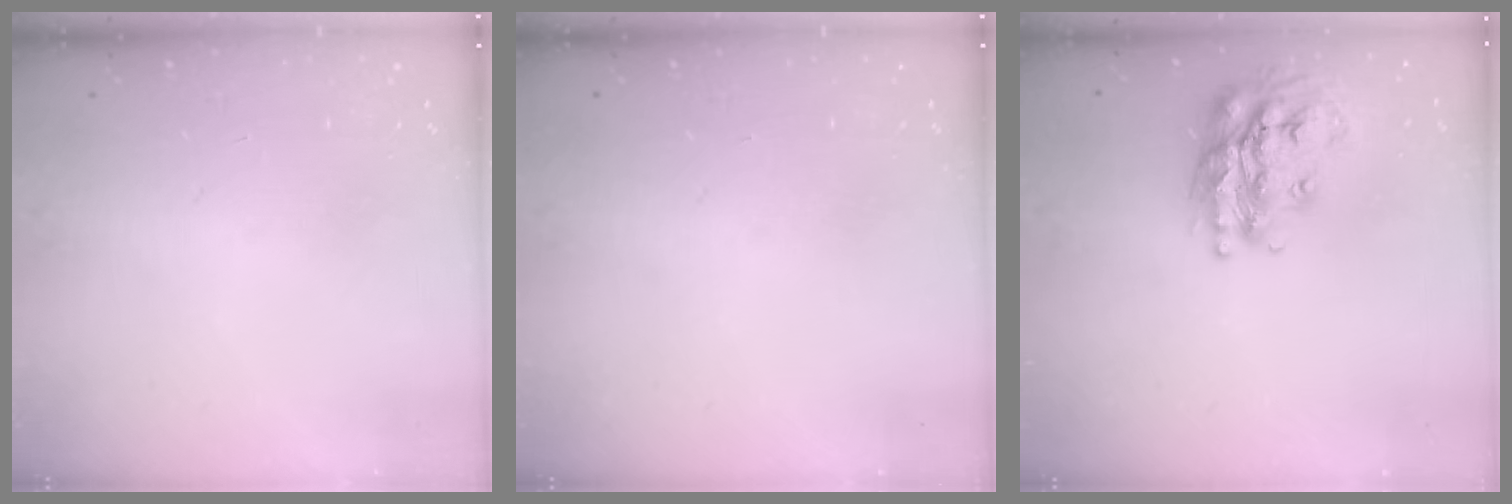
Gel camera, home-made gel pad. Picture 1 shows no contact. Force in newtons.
{"total": 0.0}
{"total": 19.2, "press": 19.1, "slide": 1.6}